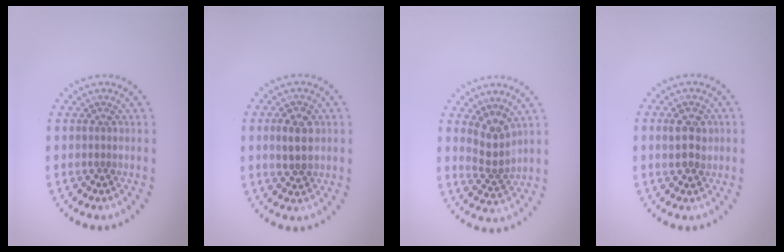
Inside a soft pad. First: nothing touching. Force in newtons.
{"total": 2.8, "press": 2.8, "slide": 0.3}
{"total": 2.5, "press": 1.8, "slide": 1.7}
{"total": 2.4, "press": 2.4, "slide": 0.4}